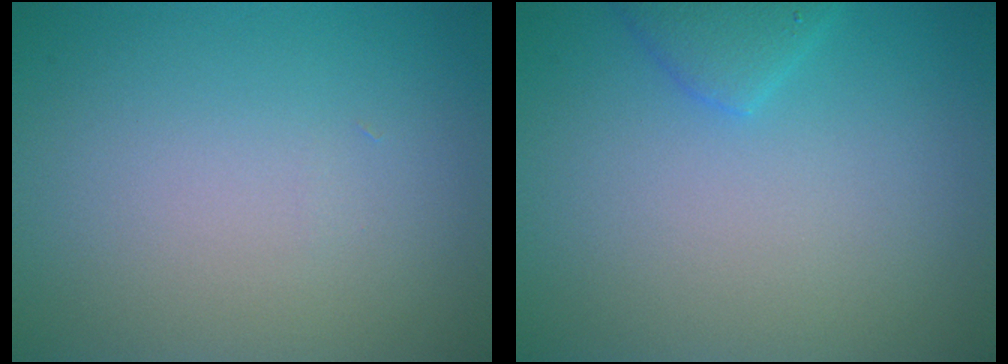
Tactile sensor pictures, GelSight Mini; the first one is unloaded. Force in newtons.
{"total": 1.9, "press": 1.9, "slide": 0.1}